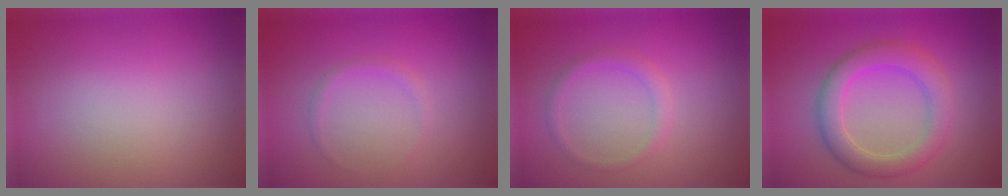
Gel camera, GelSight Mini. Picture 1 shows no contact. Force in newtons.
{"total": 0.9, "press": 0.9, "slide": 0.0}
{"total": 1.4, "press": 1.4, "slide": 0.1}
{"total": 3.5, "press": 3.5, "slide": 0.5}